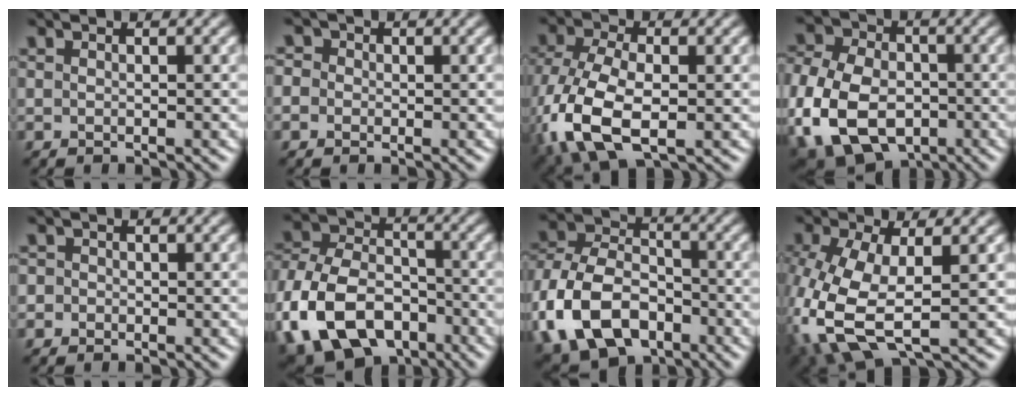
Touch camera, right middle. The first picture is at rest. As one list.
[{"total": 2.6, "force": [0.5, 2.3, 1.0], "torque": [0.003, 0.014, -0.020]}, {"total": 10.9, "force": [-3.2, 6.2, 8.3], "torque": [-0.211, -0.025, -0.055]}, {"total": 14.0, "force": [-4.8, 9.9, 8.7], "torque": [-0.173, -0.032, -0.092]}, {"total": 1.2, "force": [-0.1, 1.2, 0.3], "torque": [0.009, 0.001, -0.015]}, {"total": 14.5, "force": [-6.4, 9.7, 8.7], "torque": [-0.199, -0.008, -0.123]}, {"total": 13.1, "force": [-5.2, 8.8, 8.2], "torque": [-0.185, -0.011, -0.112]}, {"total": 9.0, "force": [-1.3, 4.7, 7.5], "torque": [-0.187, -0.012, -0.024]}]